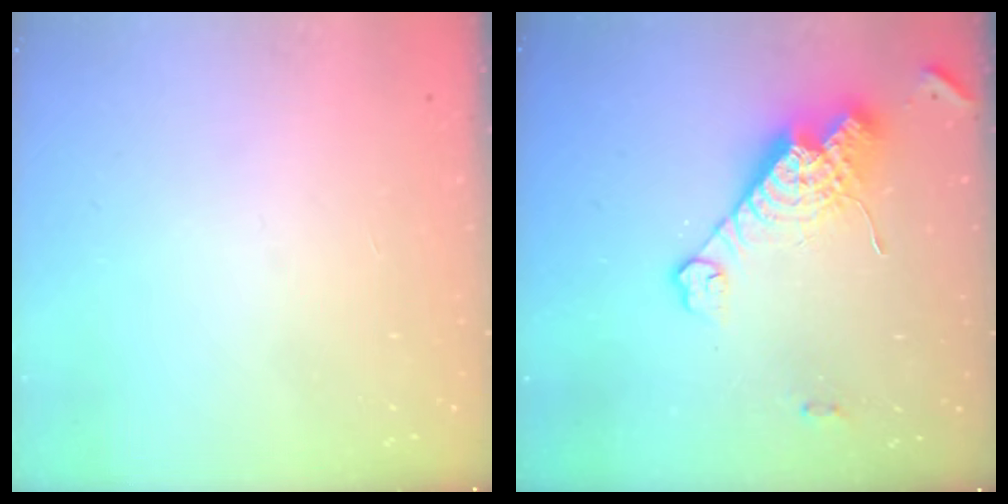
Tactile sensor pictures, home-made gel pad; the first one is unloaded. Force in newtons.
{"total": 15.3, "press": 15.2, "slide": 1.2}